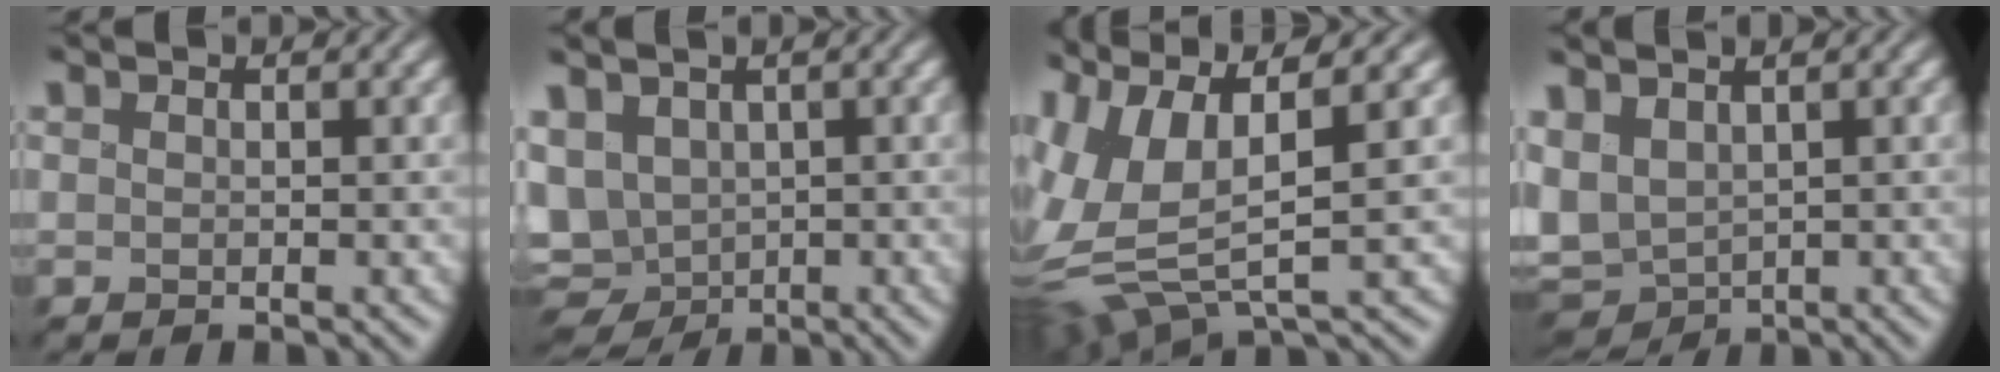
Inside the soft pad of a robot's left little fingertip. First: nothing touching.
{"total": 7.2, "force": [-0.6, 5.4, 4.6], "torque": [-0.089, -0.016, 0.002]}
{"total": 10.5, "force": [1.2, 4.6, 9.3], "torque": [-0.228, -0.004, 0.025]}
{"total": 4.6, "force": [0.0, 3.3, 3.2], "torque": [-0.079, 0.001, 0.000]}